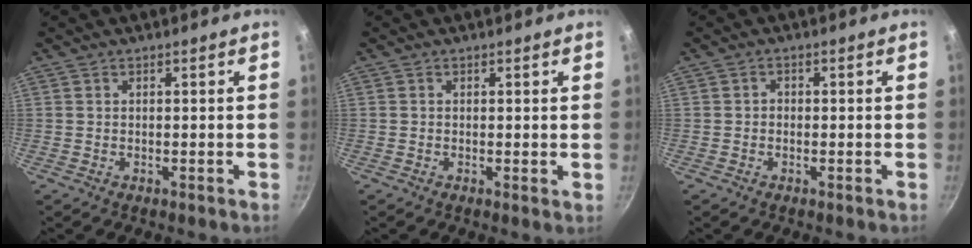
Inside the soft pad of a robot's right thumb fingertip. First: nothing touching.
{"total": 0.6, "force": [0.2, 0.3, 0.6], "torque": [-0.007, -0.005, -0.001]}
{"total": 1.1, "force": [-0.3, 0.9, 0.5], "torque": [-0.006, 0.005, -0.007]}